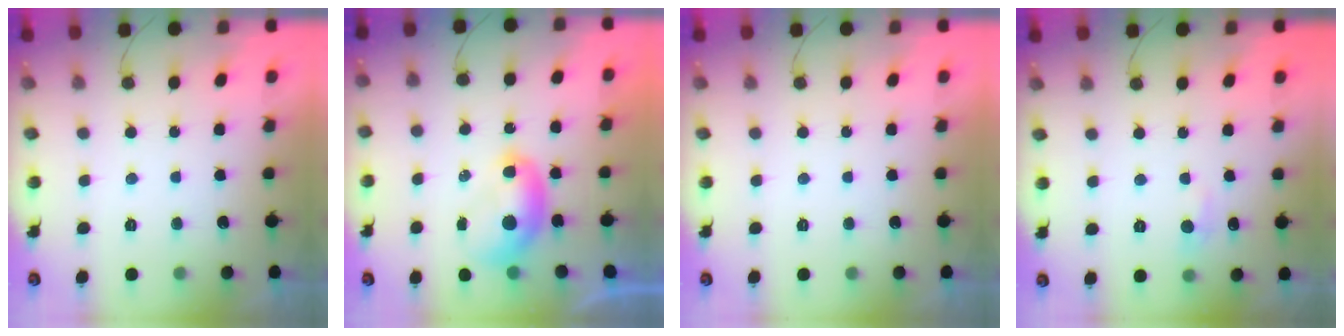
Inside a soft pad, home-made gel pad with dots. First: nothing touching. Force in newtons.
{"total": 7.8, "press": 7.8, "slide": 0.7}
{"total": 0.0}
{"total": 5.1, "press": 5.0, "slide": 0.7}